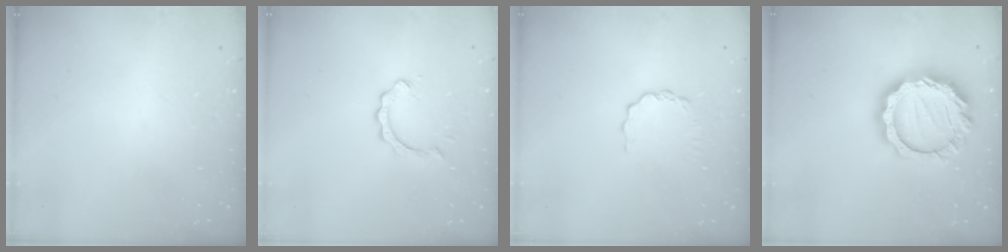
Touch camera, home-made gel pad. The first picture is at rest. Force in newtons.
{"total": 2.7, "press": 2.6, "slide": 0.3}
{"total": 3.9, "press": 3.9, "slide": 0.4}
{"total": 17.7, "press": 17.6, "slide": 1.5}